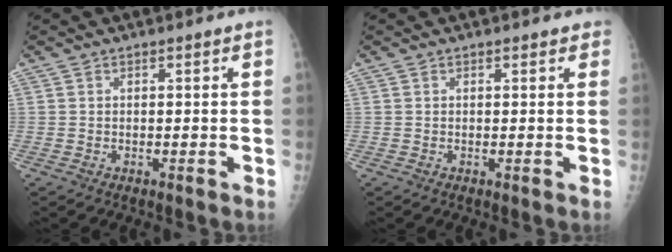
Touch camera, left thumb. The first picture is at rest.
{"total": 1.4, "force": [1.0, 0.8, 0.7], "torque": [0.007, -0.002, 0.005]}